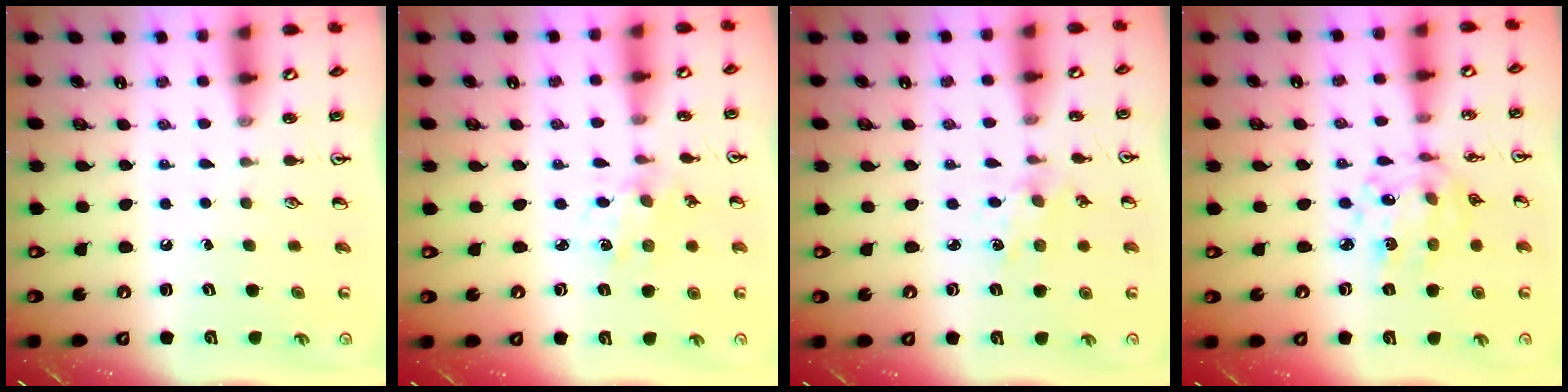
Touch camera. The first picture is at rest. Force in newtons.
{"total": 1.7, "press": 1.6, "slide": 0.1}
{"total": 2.5, "press": 2.5, "slide": 0.5}
{"total": 10.3, "press": 9.9, "slide": 3.0}